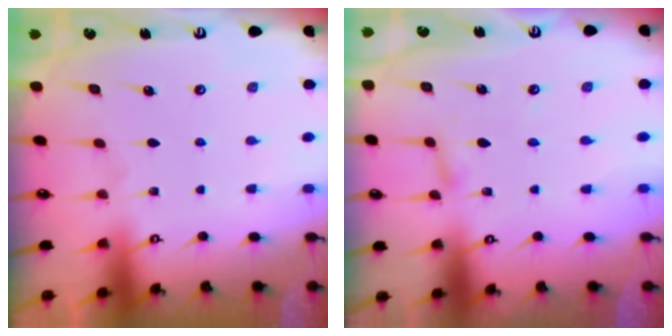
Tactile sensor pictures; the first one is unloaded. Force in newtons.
{"total": 2.0, "press": 2.0, "slide": 0.2}